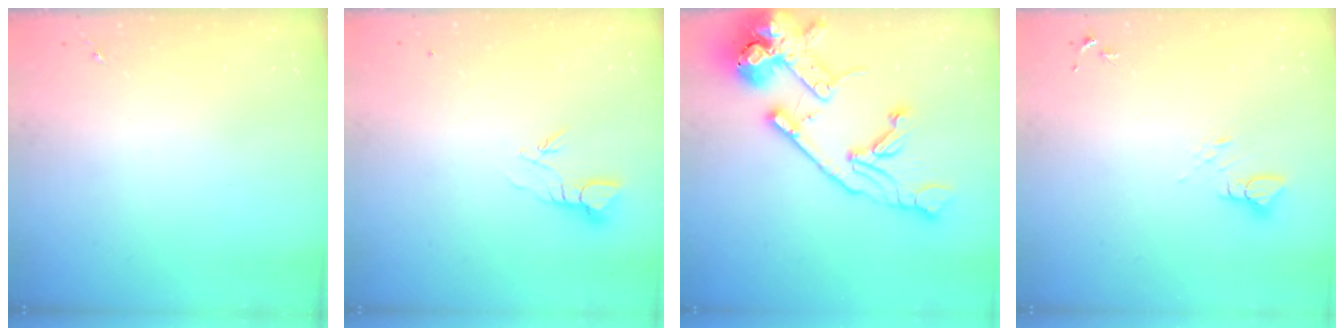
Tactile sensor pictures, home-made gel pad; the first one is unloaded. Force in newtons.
{"total": 3.9, "press": 3.9, "slide": 0.2}
{"total": 23.6, "press": 23.4, "slide": 3.5}
{"total": 3.4, "press": 3.4, "slide": 0.2}